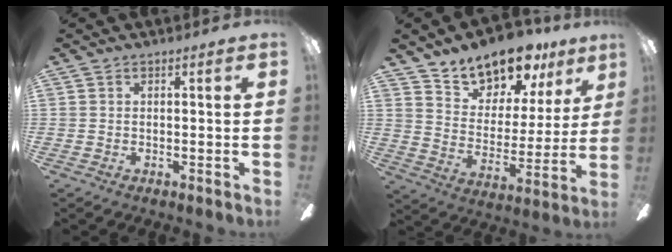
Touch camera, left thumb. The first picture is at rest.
{"total": 14.7, "force": [12.7, 6.1, 4.1], "torque": [-0.073, -0.096, 0.229]}